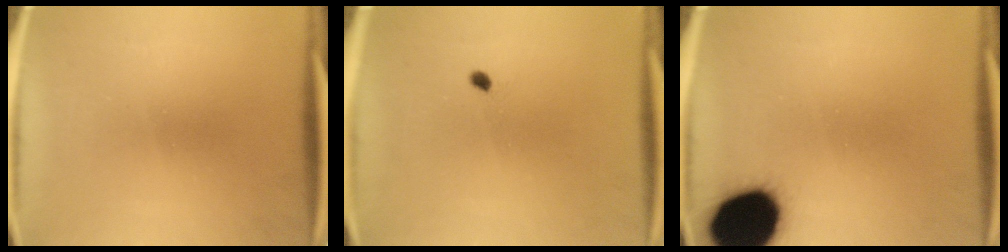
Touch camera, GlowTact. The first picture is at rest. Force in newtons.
{"total": 0.8}
{"total": 19.8}